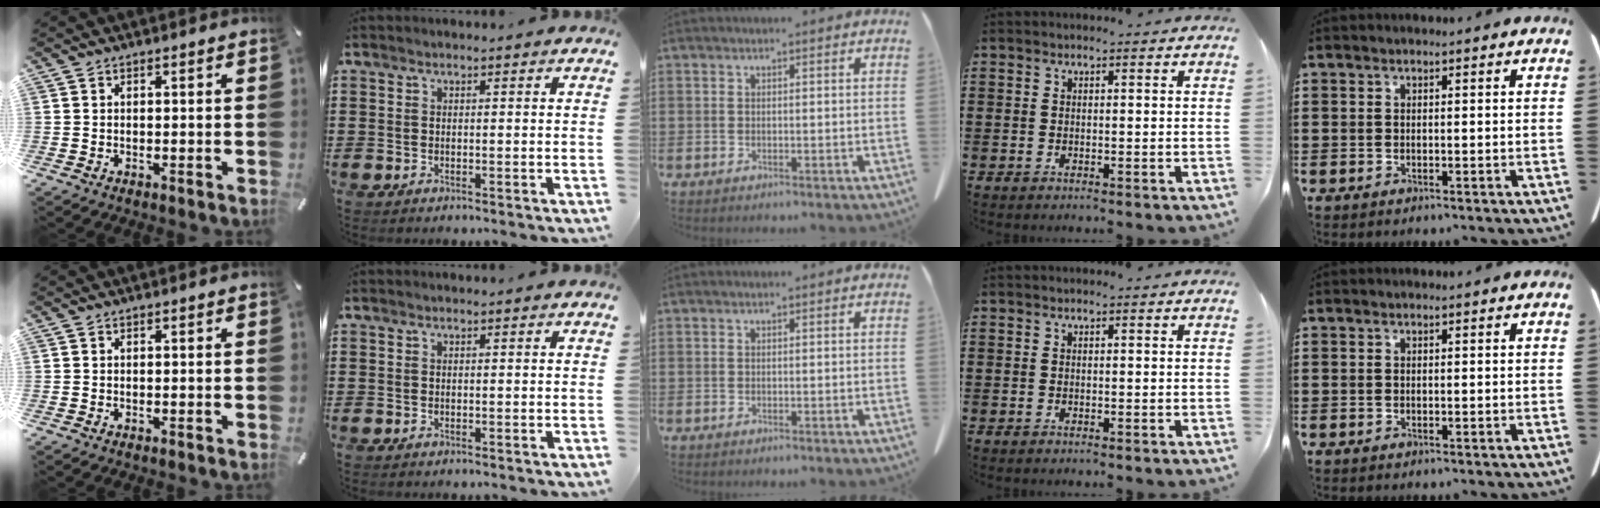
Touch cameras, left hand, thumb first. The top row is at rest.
{}